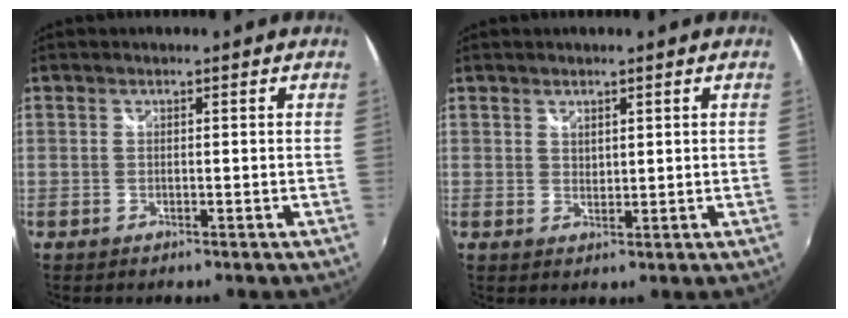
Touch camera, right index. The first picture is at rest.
{"total": 1.6, "force": [1.2, 0.9, 0.5], "torque": [-0.004, 0.000, 0.022]}